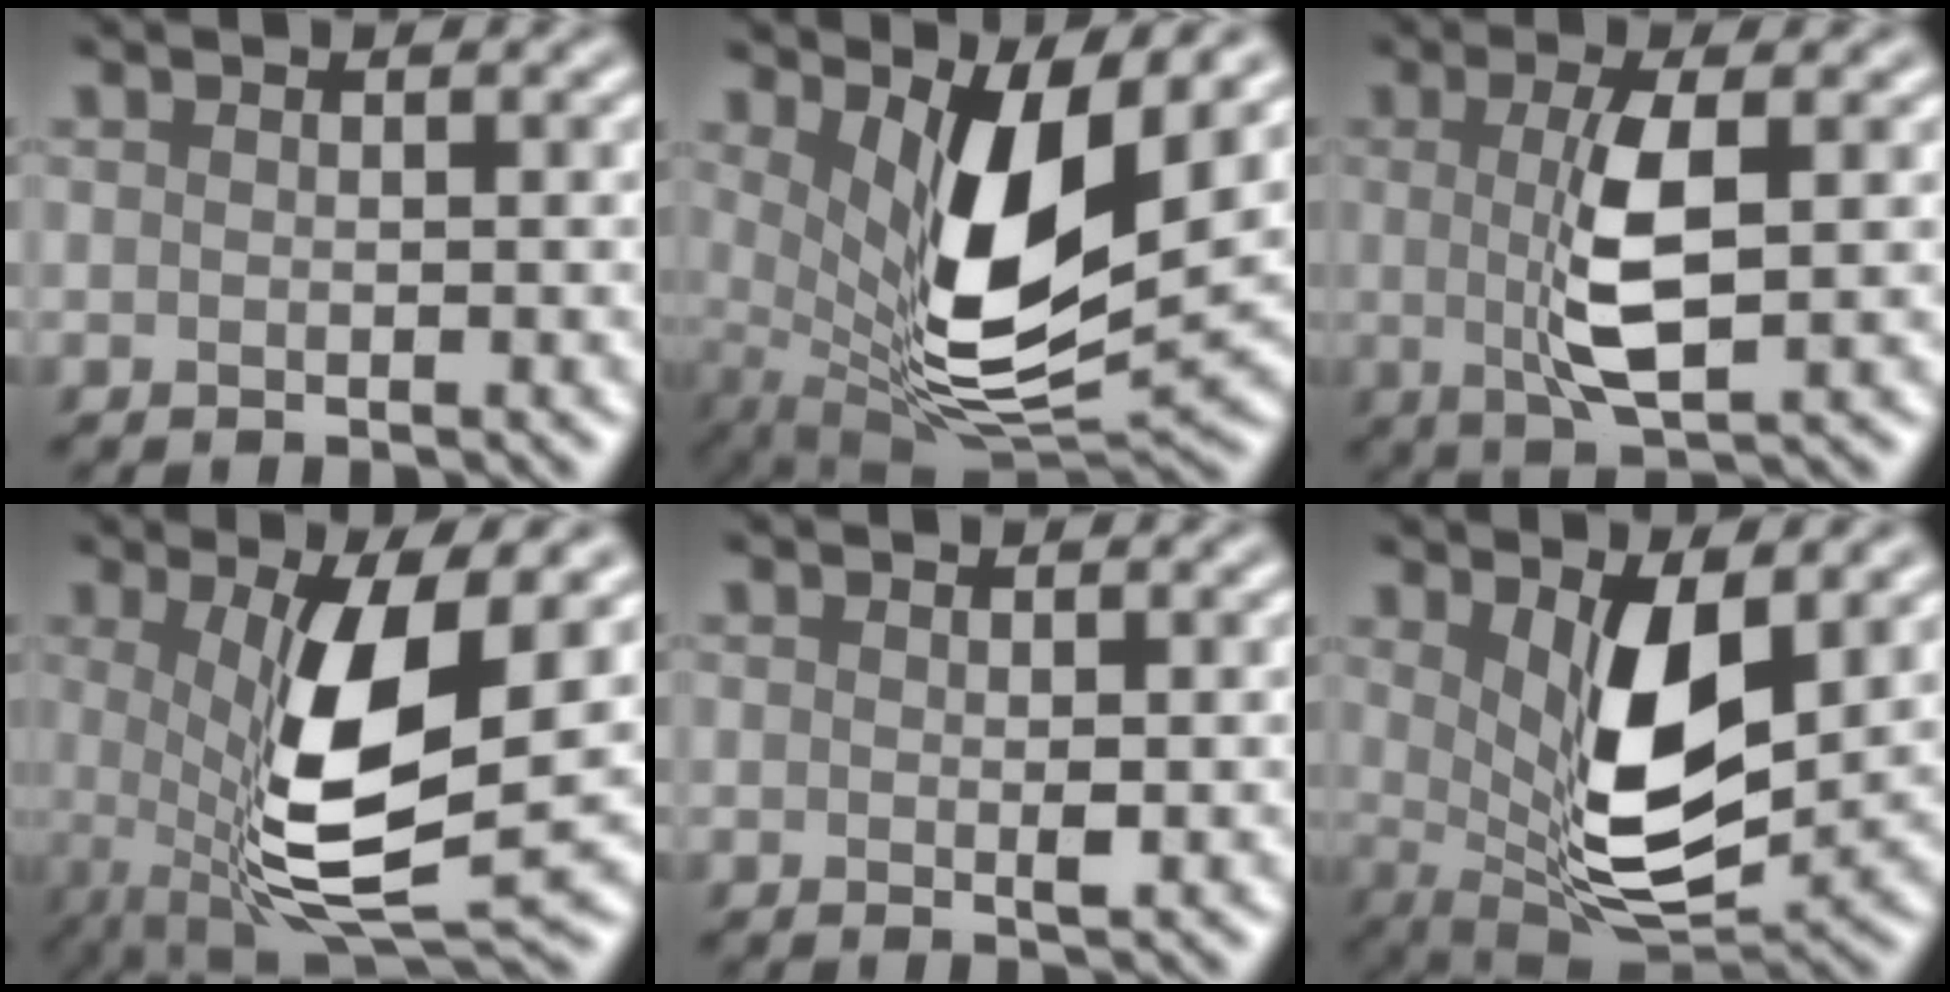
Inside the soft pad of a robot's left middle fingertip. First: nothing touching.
{"total": 9.8, "force": [2.9, 3.1, 8.9], "torque": [-0.164, -0.022, 0.060]}
{"total": 4.8, "force": [0.0, 1.1, 4.7], "torque": [-0.100, -0.007, 0.006]}
{"total": 9.7, "force": [0.4, 2.8, 9.2], "torque": [-0.161, -0.016, 0.010]}
{"total": 0.7, "force": [0.0, 0.0, 0.7], "torque": [-0.017, -0.003, 0.000]}
{"total": 8.1, "force": [1.8, 3.2, 7.2], "torque": [-0.140, -0.022, 0.037]}